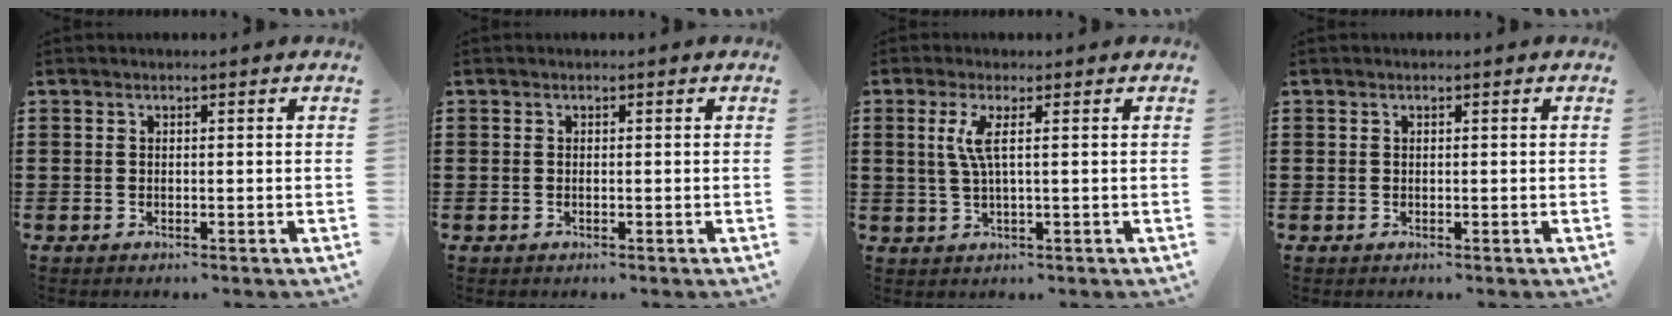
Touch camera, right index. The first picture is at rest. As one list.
[{"total": 0.0}, {"total": 3.9, "force": [0.7, 0.0, 3.8], "torque": [-0.081, -0.008, 0.008]}, {"total": 0.0}]